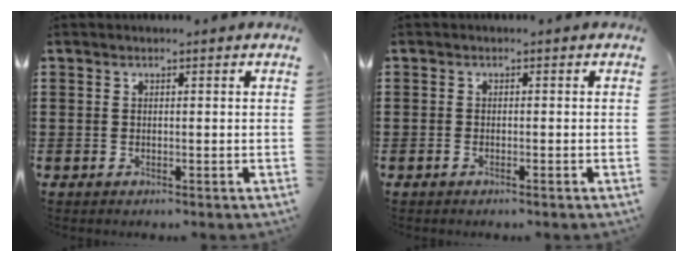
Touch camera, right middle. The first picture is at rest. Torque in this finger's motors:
{"motor_torque": [-0.21, 0.09, 0.05, -0.01]}